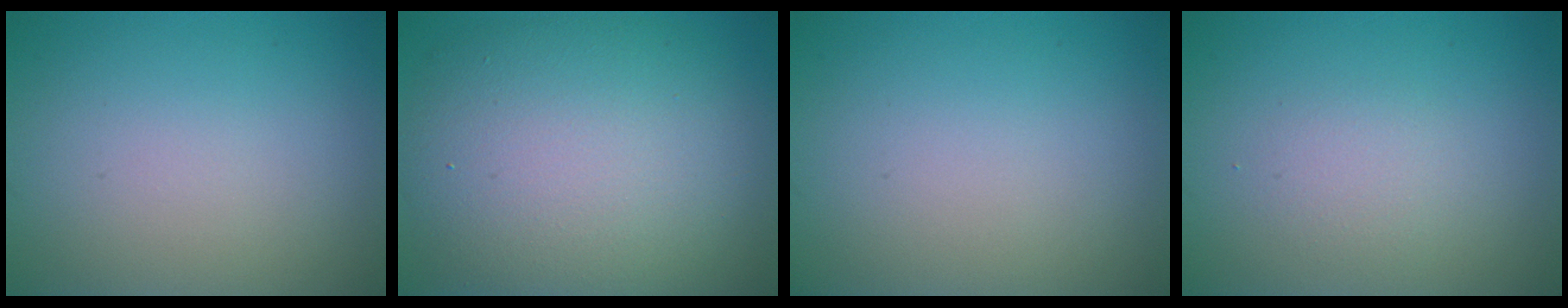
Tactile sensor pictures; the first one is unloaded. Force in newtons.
{"total": 11.4, "press": 11.4, "slide": 0.4}
{"total": 0.0}
{"total": 1.5, "press": 1.5, "slide": 0.1}